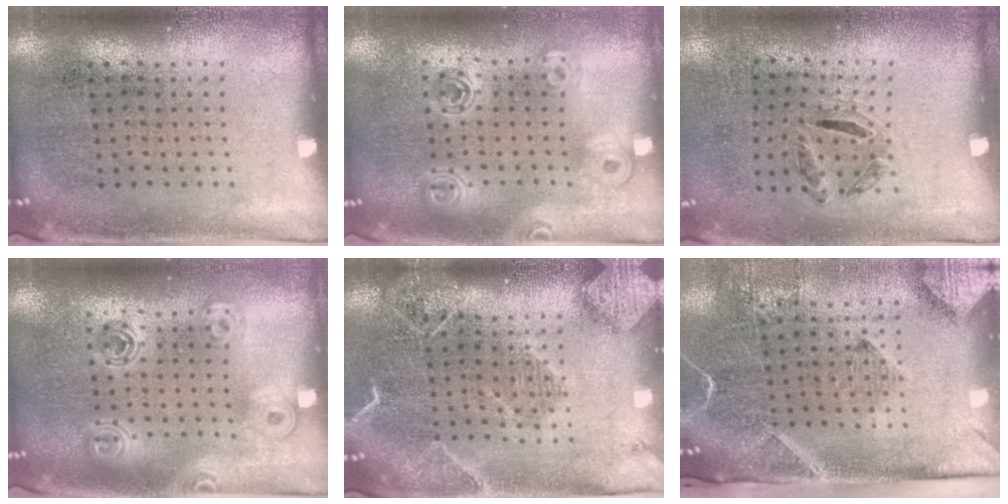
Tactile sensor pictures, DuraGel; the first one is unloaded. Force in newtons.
{"total": 1.7, "press": 1.5, "slide": 0.7}
{"total": 1.2, "press": 0.6, "slide": 1.0}
{"total": 1.7, "press": 1.5, "slide": 0.7}
{"total": 2.3, "press": 2.0, "slide": 1.0}
{"total": 2.9, "press": 2.1, "slide": 2.0}